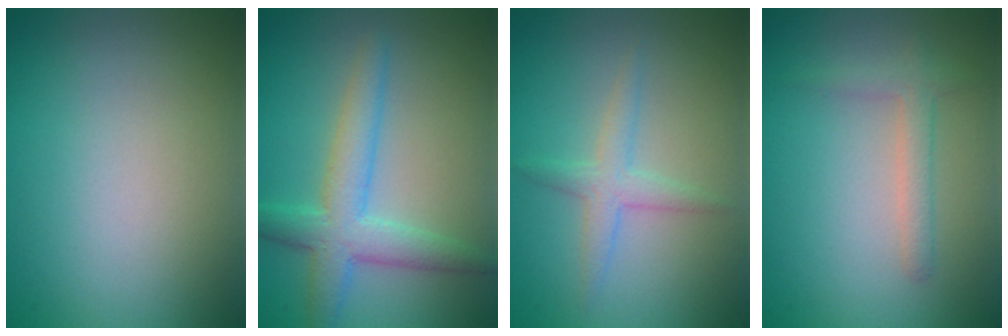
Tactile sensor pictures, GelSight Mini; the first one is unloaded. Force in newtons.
{"total": 4.5, "press": 4.5, "slide": 0.1}
{"total": 2.2, "press": 2.2, "slide": 0.1}
{"total": 1.8, "press": 1.8, "slide": 0.2}